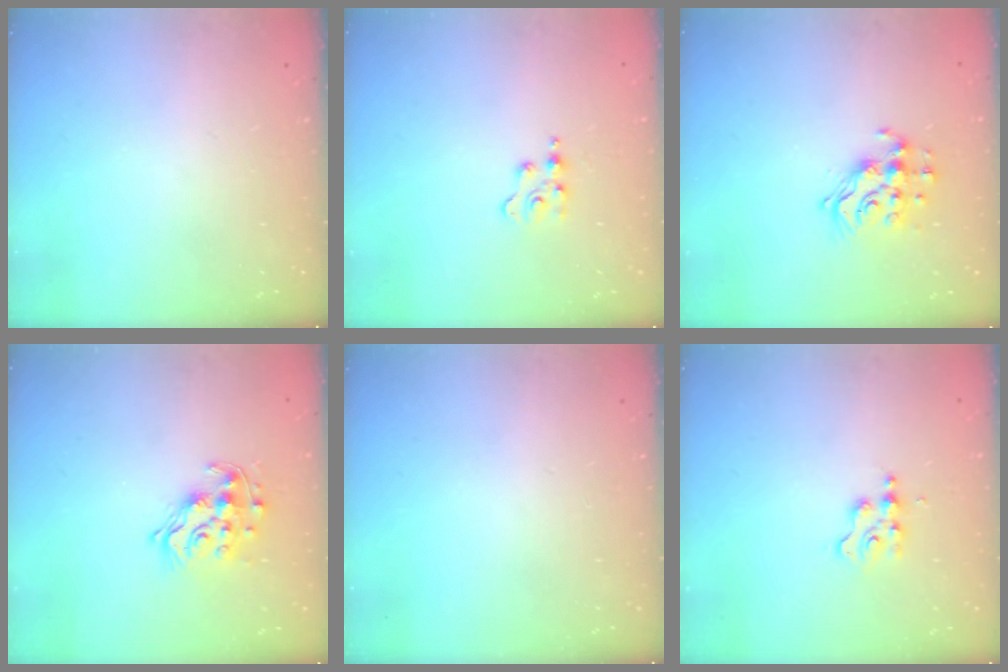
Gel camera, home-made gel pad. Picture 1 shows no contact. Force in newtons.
{"total": 2.5, "press": 2.4, "slide": 0.4}
{"total": 12.5, "press": 12.5, "slide": 1.0}
{"total": 13.0, "press": 12.9, "slide": 1.2}
{"total": 0.0}
{"total": 3.4, "press": 3.4, "slide": 0.3}